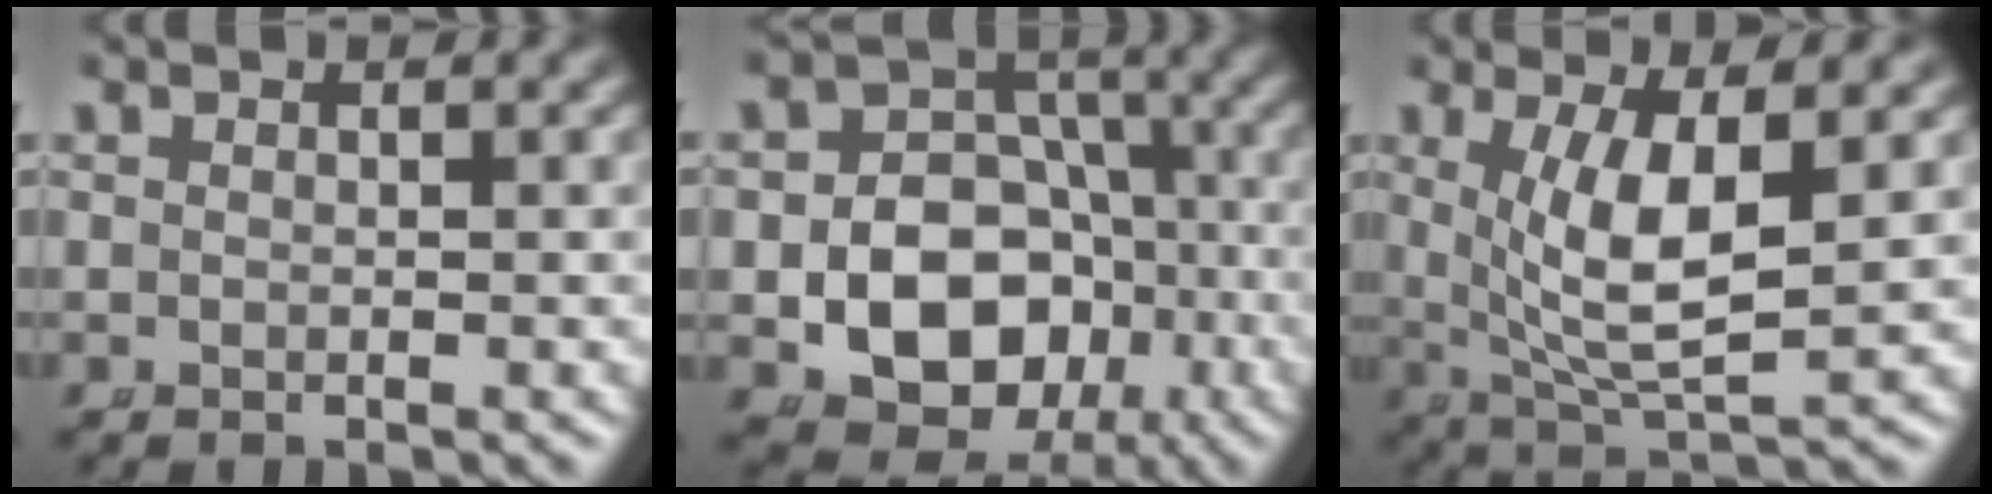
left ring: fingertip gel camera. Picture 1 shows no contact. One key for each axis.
{"total": 10.8, "fx": -2.6, "fy": 9.3, "fz": 4.8, "tx": -0.095, "ty": -0.042, "tz": -0.036}
{"total": 6.9, "fx": 1.1, "fy": 2.9, "fz": 6.2, "tx": -0.116, "ty": -0.017, "tz": 0.034}